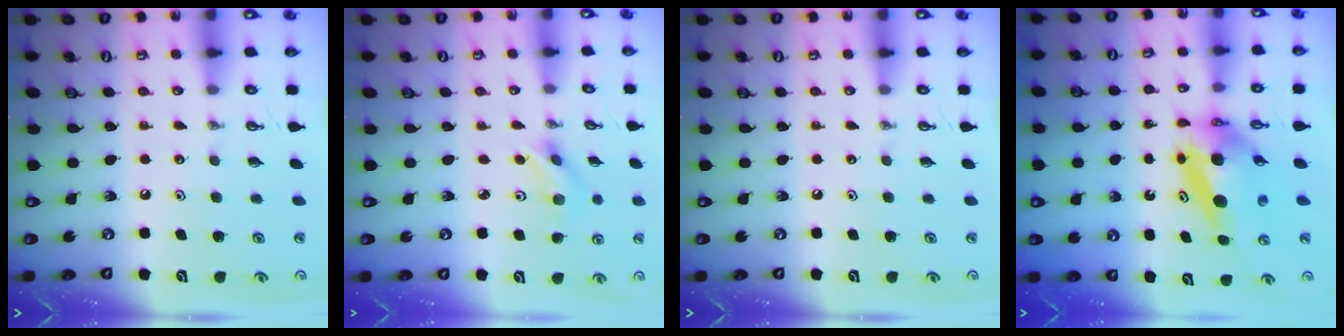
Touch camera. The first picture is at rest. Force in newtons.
{"total": 3.8, "press": 2.8, "slide": 2.6}
{"total": 0.0}
{"total": 7.2, "press": 7.1, "slide": 0.9}